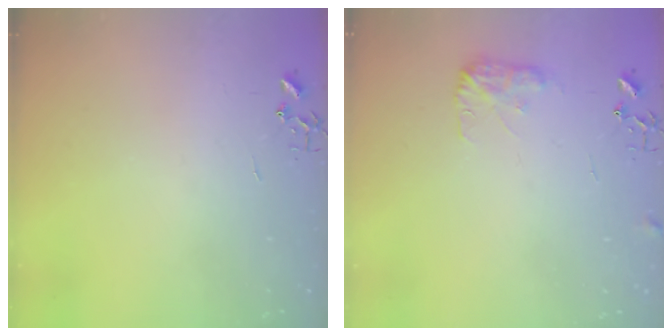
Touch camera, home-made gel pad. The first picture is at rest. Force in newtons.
{"total": 8.3, "press": 8.3, "slide": 0.2}